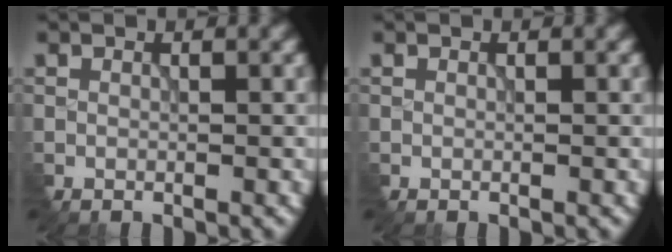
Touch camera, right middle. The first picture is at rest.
{"total": 0.0}